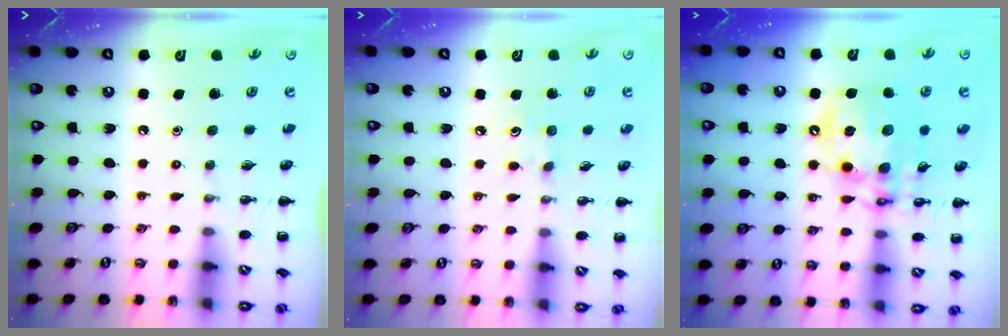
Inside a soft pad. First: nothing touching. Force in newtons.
{"total": 6.0, "press": 5.7, "slide": 1.7}
{"total": 16.4, "press": 16.0, "slide": 3.5}